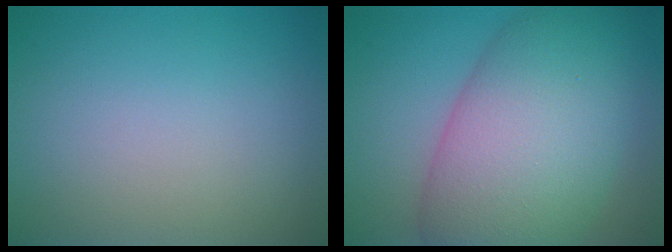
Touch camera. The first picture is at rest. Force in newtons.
{"total": 12.6, "press": 12.6, "slide": 0.5}